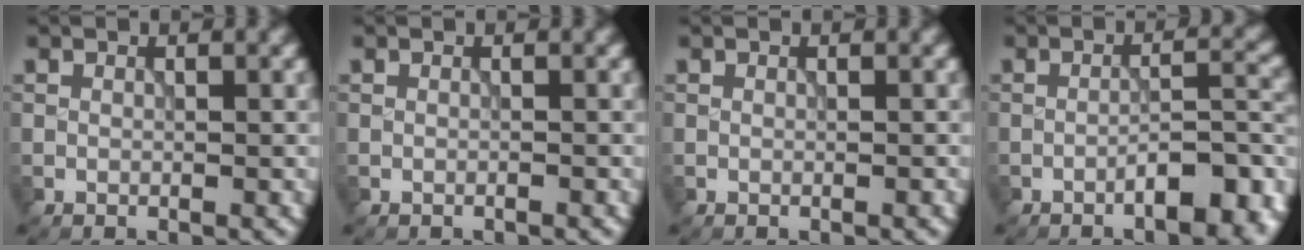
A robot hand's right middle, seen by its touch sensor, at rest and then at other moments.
{"total": 0.0}
{"total": 0.0}
{"total": 6.2, "force": [-3.4, 1.9, 4.8], "torque": [-0.057, 0.012, -0.047]}